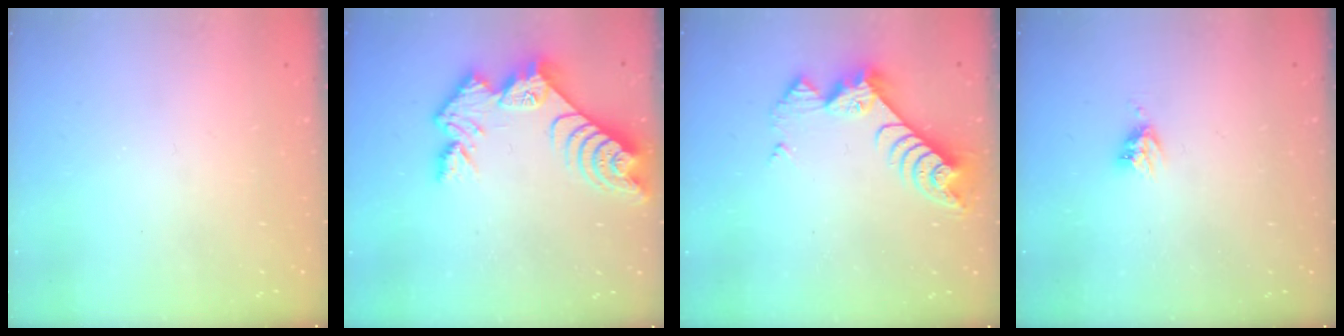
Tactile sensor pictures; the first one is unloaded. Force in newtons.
{"total": 11.2, "press": 11.2, "slide": 0.7}
{"total": 9.0, "press": 9.0, "slide": 0.6}
{"total": 4.5, "press": 4.5, "slide": 0.4}